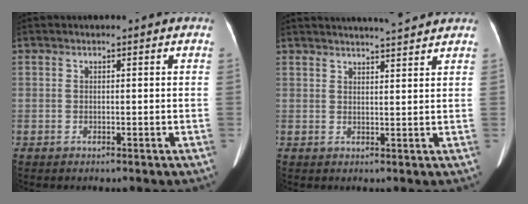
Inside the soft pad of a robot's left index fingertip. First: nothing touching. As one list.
[{"total": 8.0, "force": [7.6, -0.5, 2.7], "torque": [-0.038, 0.003, 0.093]}]